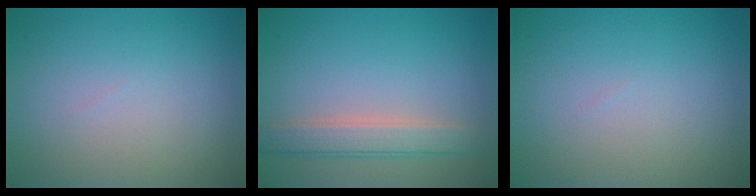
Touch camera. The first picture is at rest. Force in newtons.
{"total": 3.0, "press": 3.0, "slide": 0.3}
{"total": 0.0}